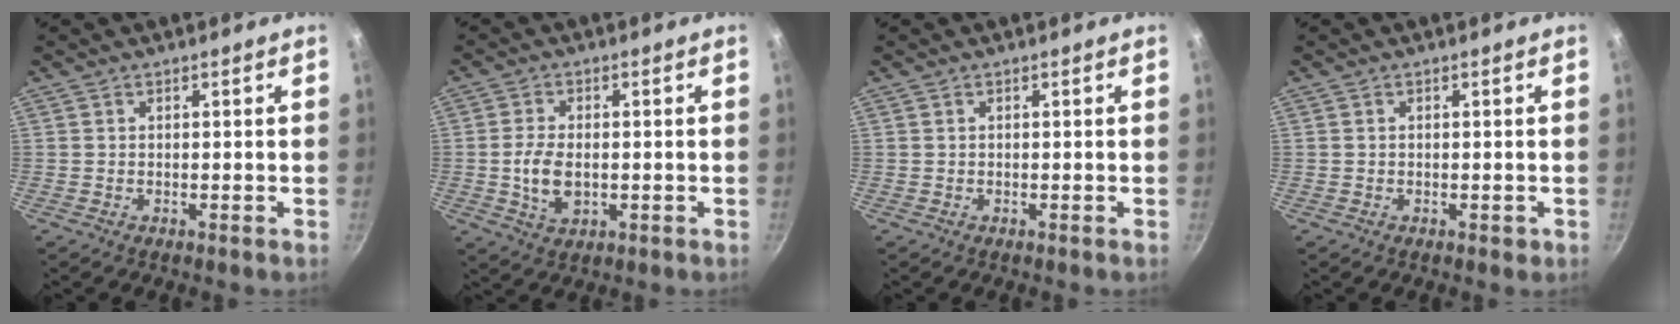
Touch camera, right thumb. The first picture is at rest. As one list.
[{"total": 6.7, "force": [-0.6, 4.1, 5.3], "torque": [-0.103, 0.002, -0.008]}, {"total": 0.0}, {"total": 1.0, "force": [-0.2, 0.8, 0.6], "torque": [-0.004, 0.001, -0.004]}]